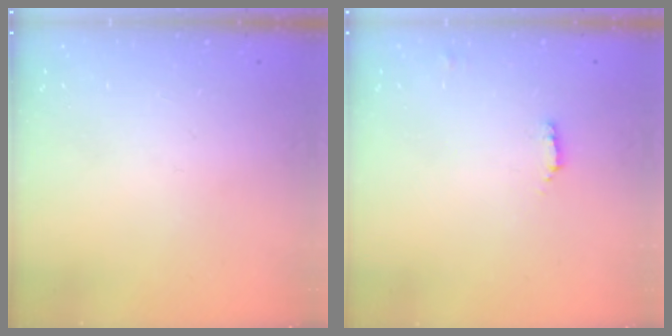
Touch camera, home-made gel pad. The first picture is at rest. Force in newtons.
{"total": 1.4, "press": 1.4, "slide": 0.4}